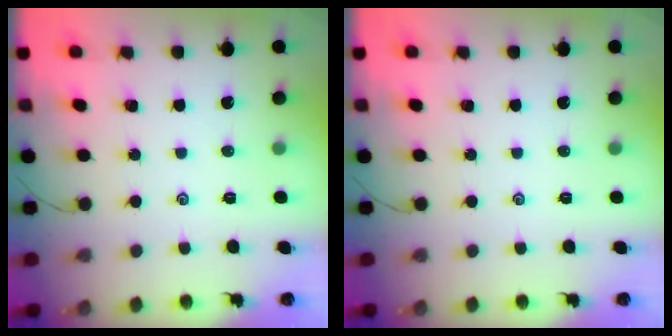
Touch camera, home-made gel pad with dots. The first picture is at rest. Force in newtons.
{"total": 0.0}